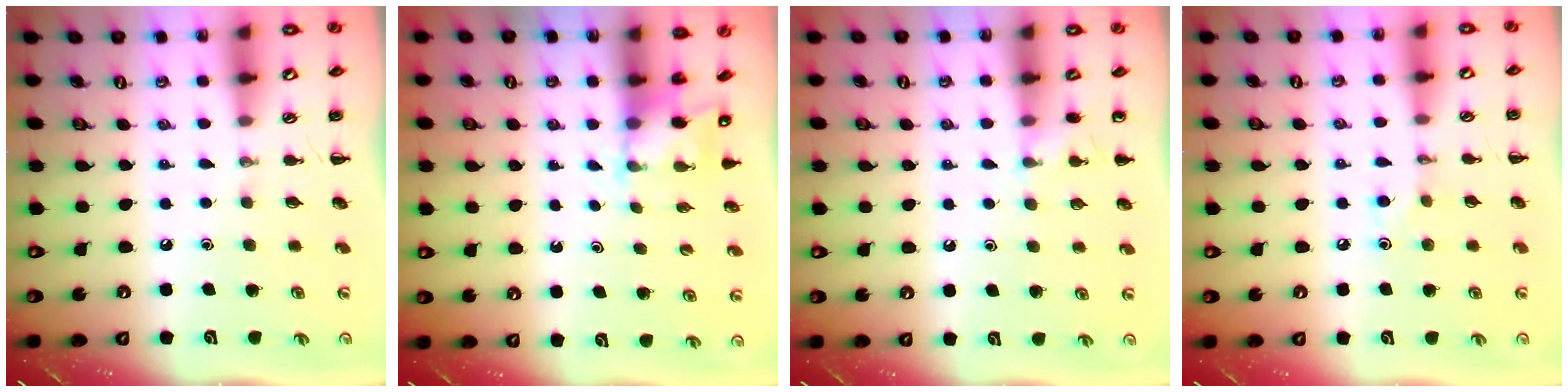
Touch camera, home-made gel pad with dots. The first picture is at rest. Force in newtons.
{"total": 3.6, "press": 3.5, "slide": 0.8}
{"total": 5.0, "press": 4.8, "slide": 1.4}
{"total": 3.9, "press": 3.8, "slide": 1.1}